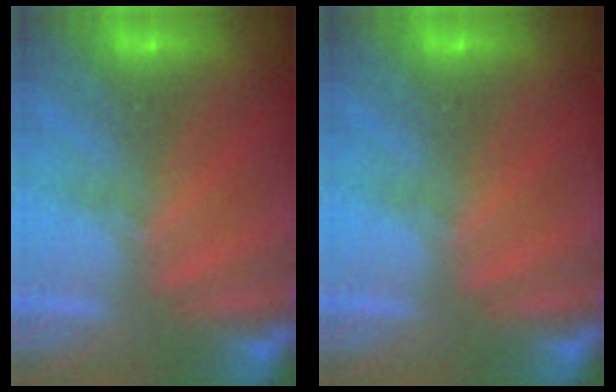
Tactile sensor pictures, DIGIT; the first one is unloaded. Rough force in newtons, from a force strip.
{"total": 0.0}